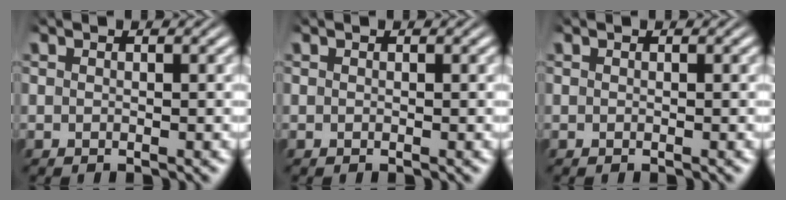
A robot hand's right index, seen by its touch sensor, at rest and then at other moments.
{"total": 0.0}
{"total": 0.0}